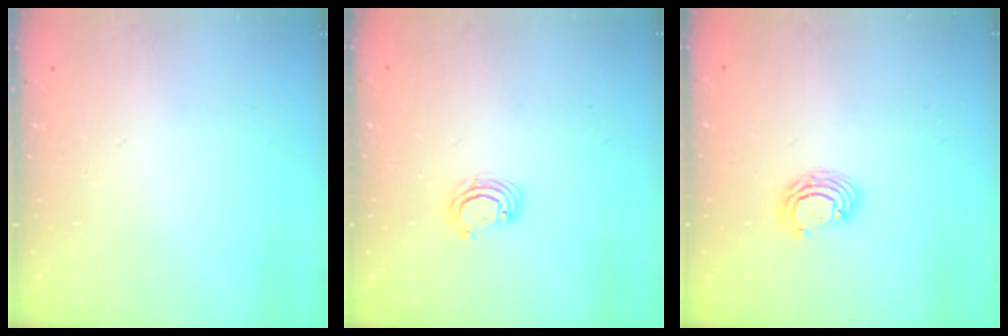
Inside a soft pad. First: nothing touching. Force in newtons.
{"total": 3.0, "press": 2.9, "slide": 0.3}
{"total": 5.6, "press": 5.6, "slide": 0.3}